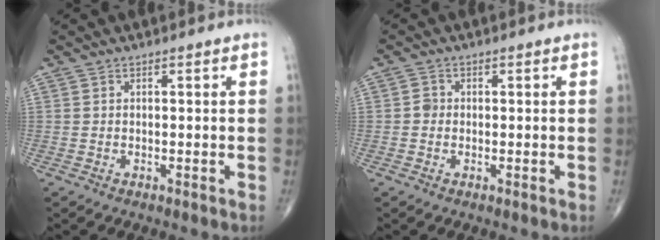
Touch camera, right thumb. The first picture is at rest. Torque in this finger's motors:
{"motor_torque": [0.39, 0.53, 0.29, 0.19, -0.05]}